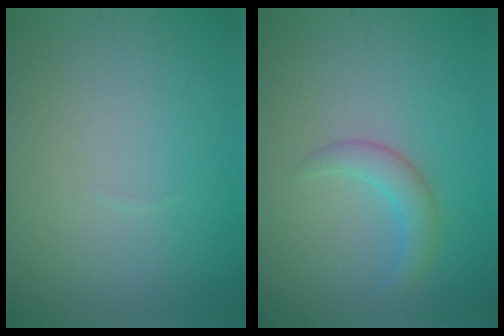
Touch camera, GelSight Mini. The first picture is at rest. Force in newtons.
{"total": 2.4, "press": 2.4, "slide": 0.0}